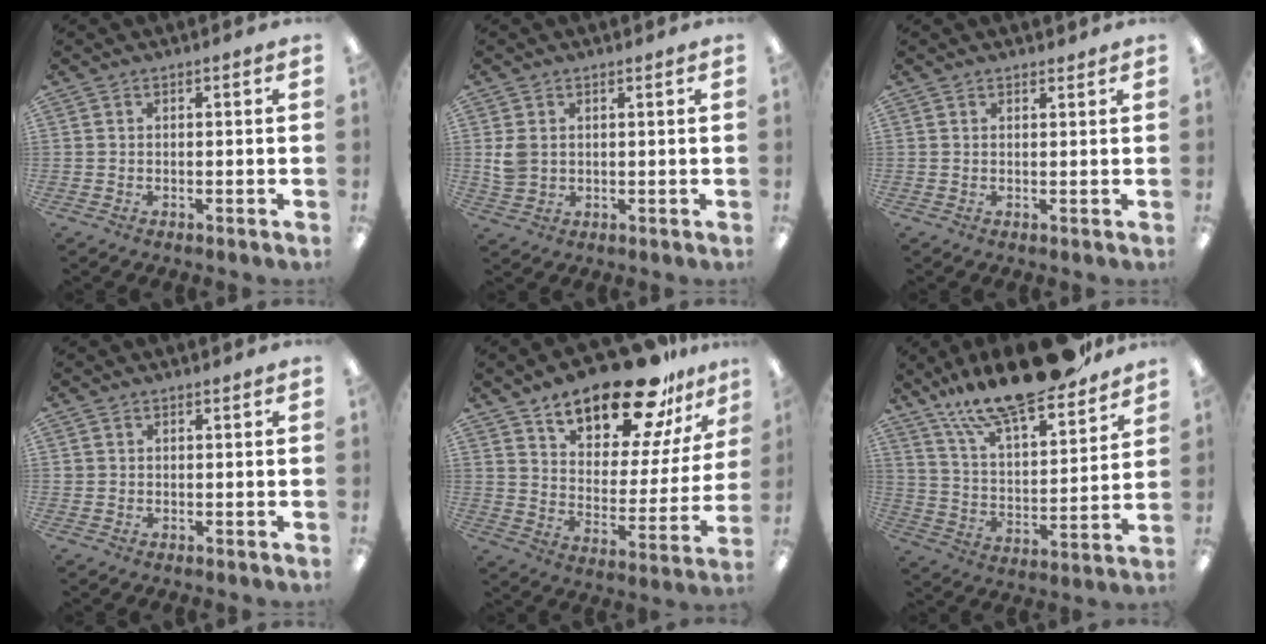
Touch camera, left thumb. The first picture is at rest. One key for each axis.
{"total": 4.3, "fx": 1.2, "fy": 3.5, "fz": 2.2, "tx": -0.037, "ty": 0.003, "tz": 0.023}
{"total": 1.0, "fx": 0.9, "fy": 0.4, "fz": 0.0, "tx": 0.008, "ty": -0.005, "tz": 0.017}
{"total": 0.7, "fx": 0.3, "fy": 0.6, "fz": 0.0, "tx": 0.001, "ty": 0.004, "tz": 0.005}
{"total": 21.5, "fx": 16.4, "fy": 7.7, "fz": 11.5, "tx": -0.176, "ty": -0.110, "tz": 0.276}
{"total": 20.4, "fx": 17.3, "fy": 4.7, "fz": 9.7, "tx": -0.165, "ty": -0.116, "tz": 0.297}